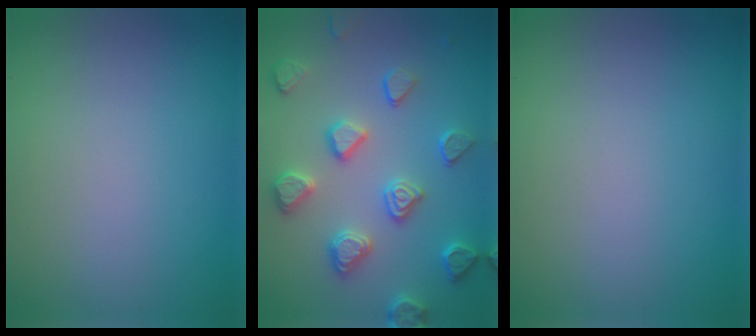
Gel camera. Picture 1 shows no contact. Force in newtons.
{"total": 4.6, "press": 4.2, "slide": 2.0}
{"total": 0.0}